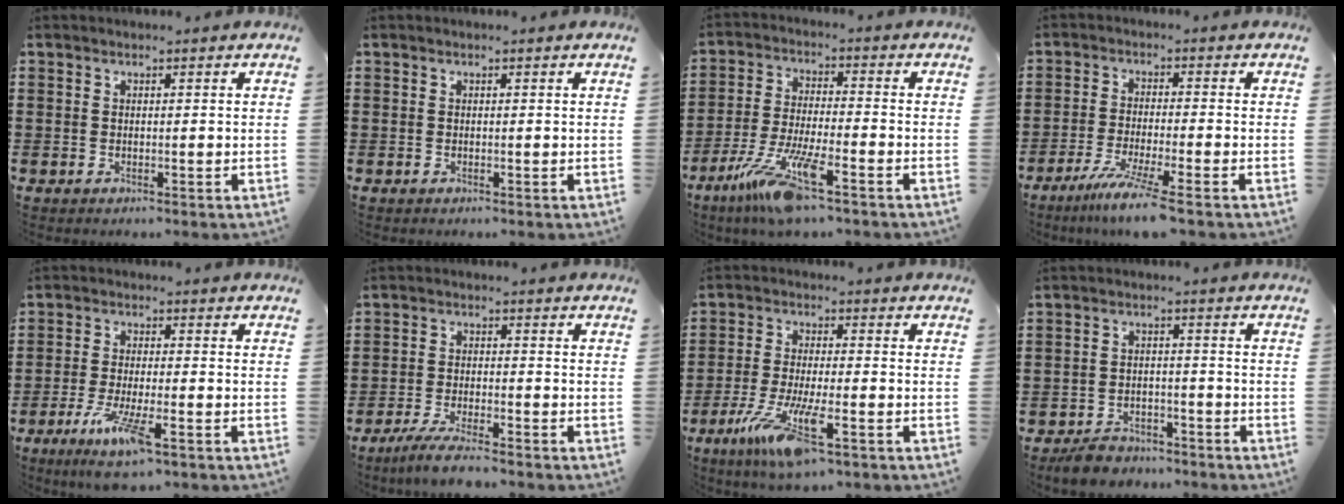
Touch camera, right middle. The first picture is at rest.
{"total": 0.0}
{"total": 10.3, "force": [-6.7, 0.9, 7.7], "torque": [-0.172, -0.017, -0.134]}
{"total": 6.4, "force": [-4.9, -0.4, 4.2], "torque": [-0.086, -0.023, -0.089]}
{"total": 7.0, "force": [-3.9, 1.0, 5.8], "torque": [-0.115, -0.015, -0.068]}
{"total": 4.6, "force": [-4.0, 0.0, 2.1], "torque": [-0.051, -0.012, -0.078]}
{"total": 9.8, "force": [-5.2, 1.7, 8.2], "torque": [-0.180, -0.018, -0.099]}
{"total": 3.6, "force": [-3.5, 0.8, 0.3], "torque": [-0.012, 0.006, -0.072]}